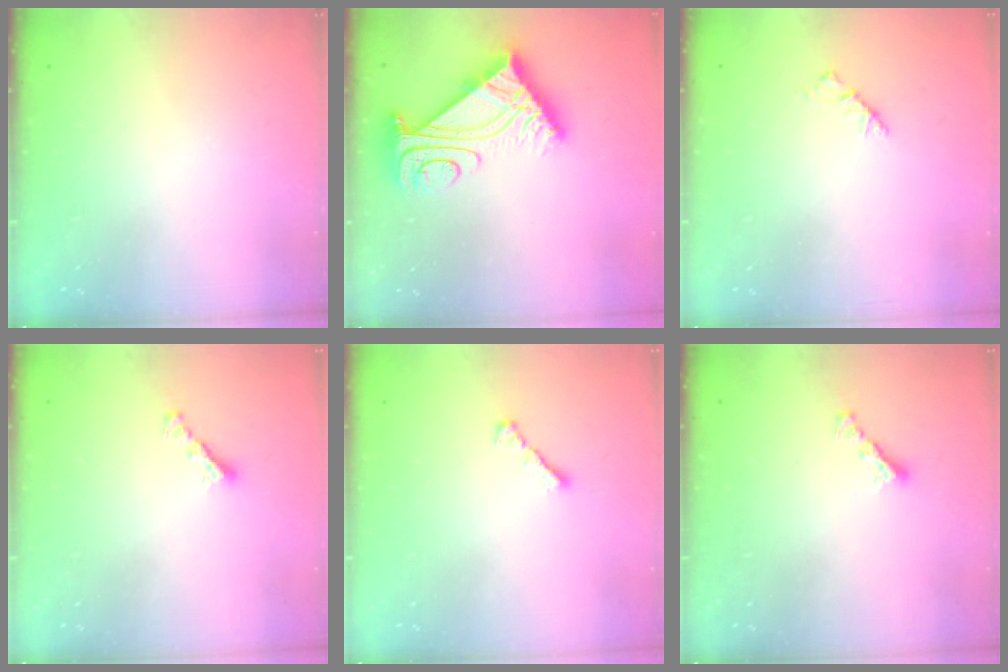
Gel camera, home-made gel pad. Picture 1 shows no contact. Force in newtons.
{"total": 9.6, "press": 9.6, "slide": 0.9}
{"total": 3.4, "press": 3.3, "slide": 0.7}
{"total": 2.5, "press": 2.5, "slide": 0.5}
{"total": 2.5, "press": 2.4, "slide": 0.6}
{"total": 2.5, "press": 2.5, "slide": 0.5}